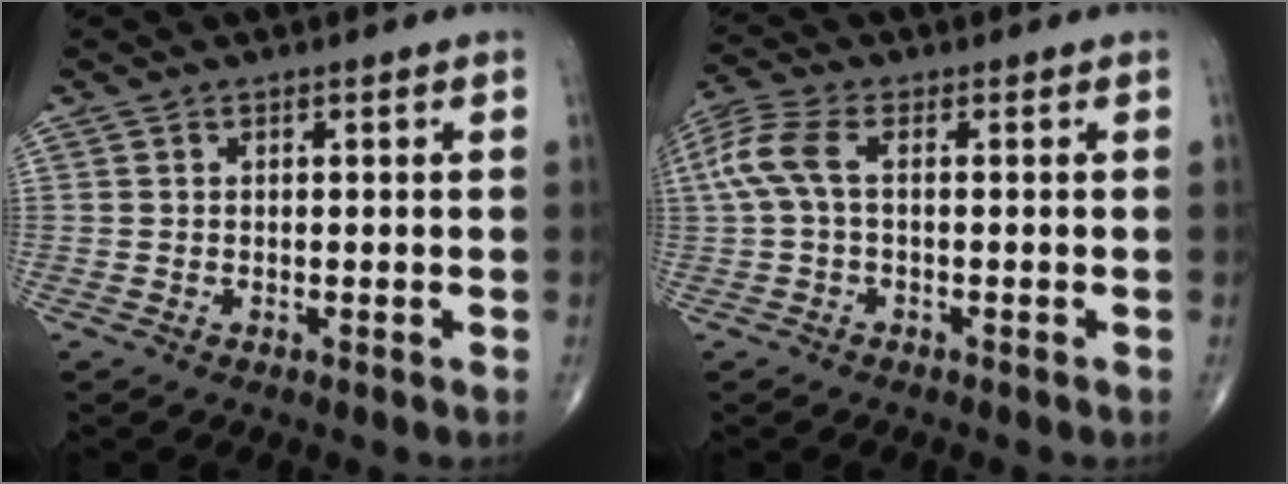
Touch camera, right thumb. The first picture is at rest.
{"total": 6.8, "force": [0.4, 3.1, 6.1], "torque": [-0.168, 0.025, 0.006]}